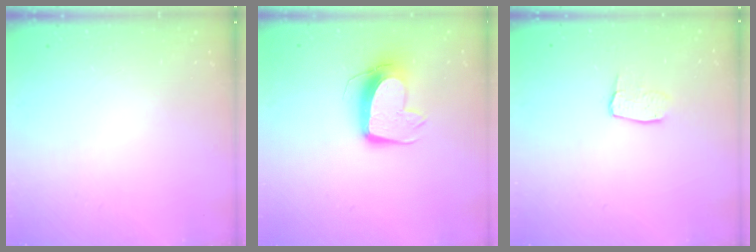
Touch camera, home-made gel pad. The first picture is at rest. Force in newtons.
{"total": 11.7, "press": 11.6, "slide": 1.0}
{"total": 3.0, "press": 3.0, "slide": 0.2}